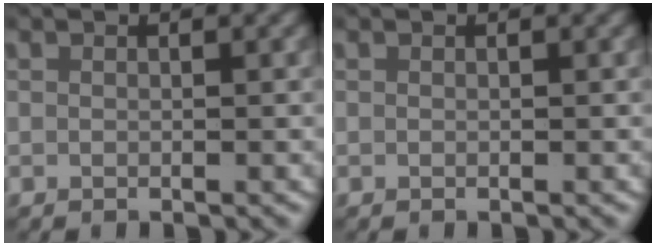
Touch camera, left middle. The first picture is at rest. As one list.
[{"total": 0.0}]